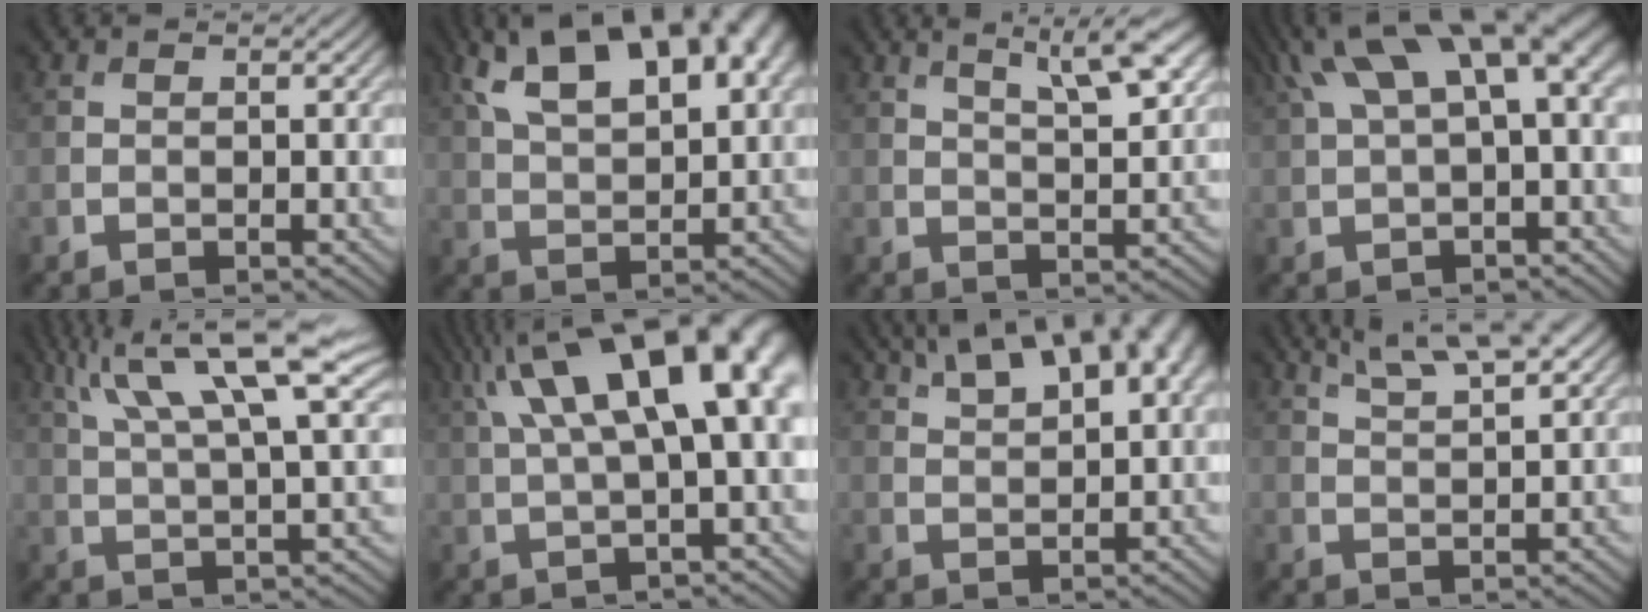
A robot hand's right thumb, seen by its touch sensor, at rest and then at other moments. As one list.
[{"total": 17.2, "force": [9.6, 7.7, 12.1], "torque": [-0.227, 0.044, 0.142]}, {"total": 7.6, "force": [4.3, 2.0, 6.0], "torque": [-0.076, 0.013, 0.062]}, {"total": 11.3, "force": [4.2, 3.6, 9.8], "torque": [-0.194, 0.021, 0.086]}, {"total": 14.4, "force": [7.6, 3.8, 11.7], "torque": [-0.203, 0.014, 0.131]}, {"total": 16.4, "force": [5.5, 5.4, 14.4], "torque": [-0.235, 0.051, 0.091]}, {"total": 13.2, "force": [7.5, 5.4, 9.4], "torque": [-0.166, 0.031, 0.113]}, {"total": 7.6, "force": [5.5, 1.8, 5.0], "torque": [-0.075, 0.014, 0.084]}]